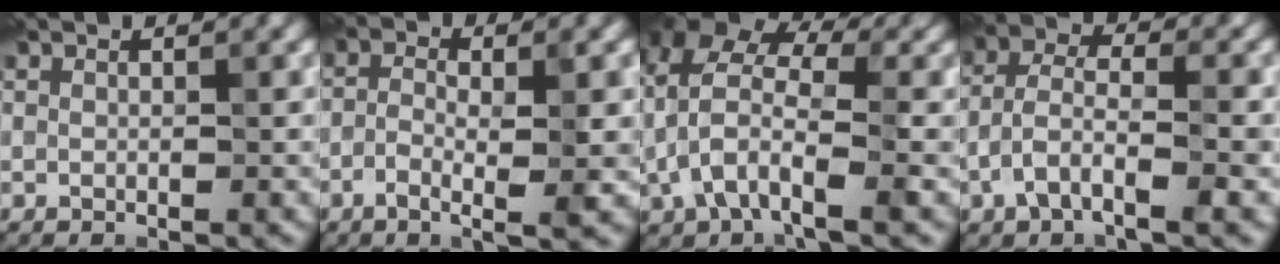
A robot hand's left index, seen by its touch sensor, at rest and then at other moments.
{"total": 5.1, "force": [-1.3, 1.2, 4.8], "torque": [-0.086, -0.004, -0.024]}
{"total": 8.0, "force": [0.2, 4.1, 6.9], "torque": [-0.140, 0.014, -0.007]}
{"total": 5.1, "force": [-1.8, 2.2, 4.2], "torque": [-0.092, 0.007, -0.040]}